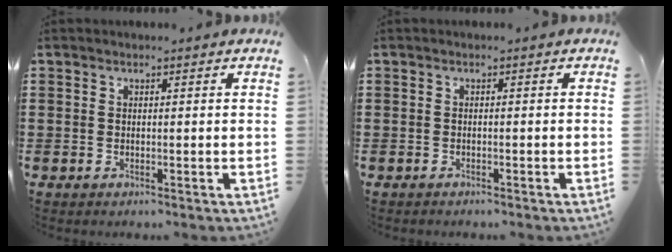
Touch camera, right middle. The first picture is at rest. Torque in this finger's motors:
{"motor_torque": [-0.45, -0.01, 0.02, -0.01]}